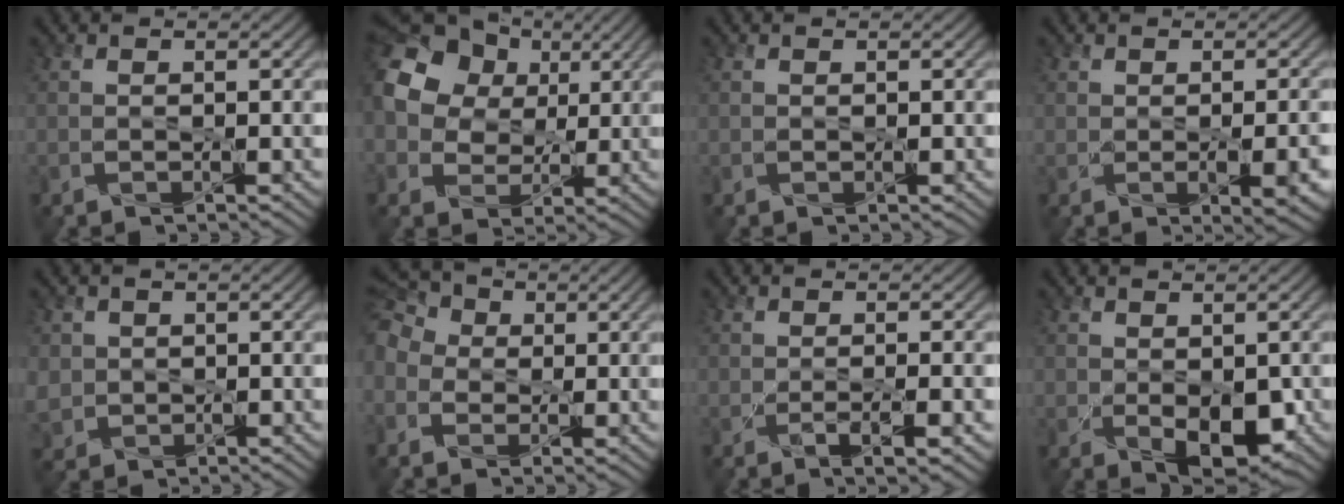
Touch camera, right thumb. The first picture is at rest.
{"total": 16.5, "force": [5.0, 13.4, 8.2], "torque": [-0.237, 0.039, 0.091]}
{"total": 0.0}
{"total": 4.4, "force": [-1.0, 1.8, 3.8], "torque": [-0.055, -0.012, -0.007]}
{"total": 3.1, "force": [0.4, 3.0, 0.8], "torque": [-0.032, -0.007, 0.008]}
{"total": 8.1, "force": [0.0, 6.8, 4.5], "torque": [-0.150, 0.006, -0.018]}
{"total": 2.8, "force": [-1.0, 0.3, 2.6], "torque": [-0.050, -0.006, -0.014]}
{"total": 4.7, "force": [-0.8, 2.6, 3.8], "torque": [-0.071, -0.018, -0.003]}